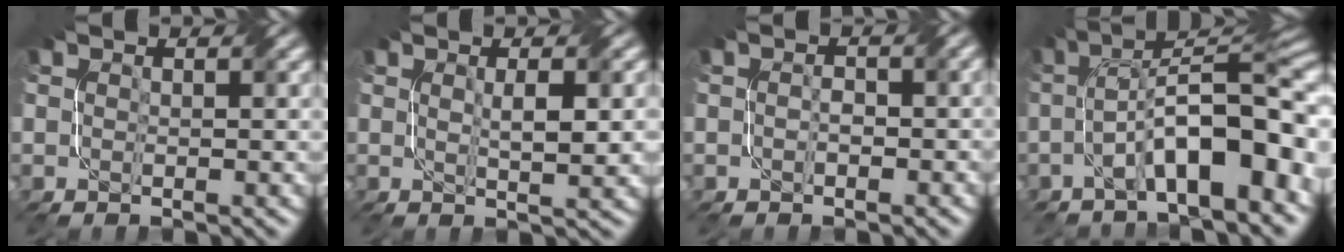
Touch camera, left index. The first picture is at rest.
{"total": 2.9, "force": [0.3, 0.5, 2.8], "torque": [-0.049, -0.002, 0.010]}
{"total": 1.4, "force": [-0.4, 0.8, 1.1], "torque": [-0.018, 0.000, -0.007]}
{"total": 10.9, "force": [-3.1, 3.3, 9.9], "torque": [-0.152, 0.019, -0.046]}